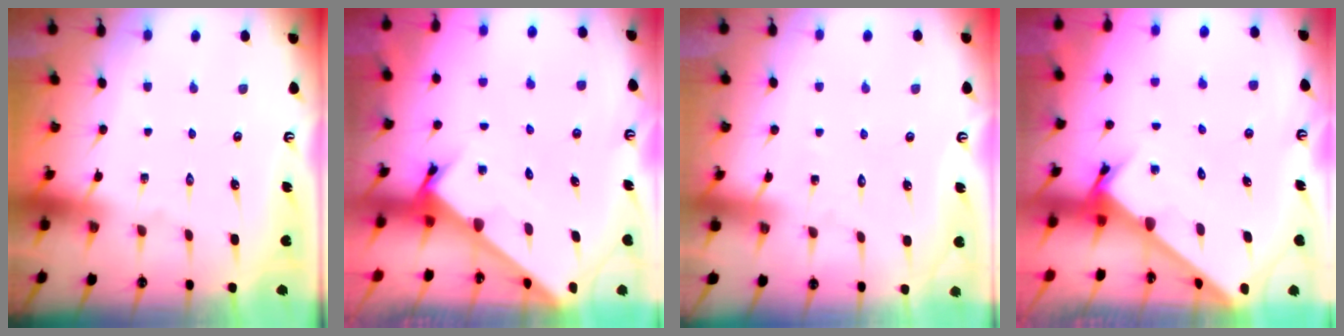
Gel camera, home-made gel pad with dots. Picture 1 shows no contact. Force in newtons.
{"total": 2.3, "press": 2.3, "slide": 0.2}
{"total": 2.8, "press": 2.8, "slide": 0.3}
{"total": 2.6, "press": 2.6, "slide": 0.3}